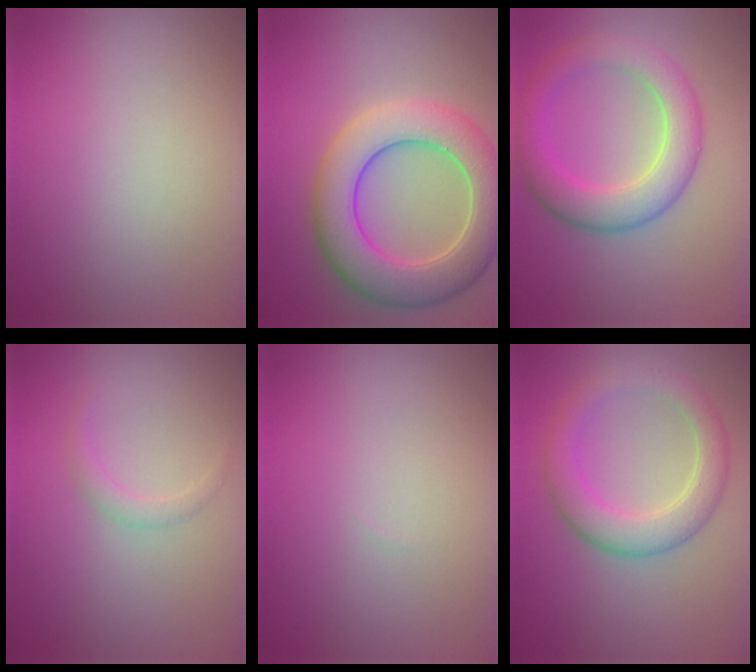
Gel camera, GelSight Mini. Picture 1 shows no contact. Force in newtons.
{"total": 8.5, "press": 8.4, "slide": 0.5}
{"total": 5.4, "press": 5.4, "slide": 0.1}
{"total": 1.1, "press": 1.1, "slide": 0.2}
{"total": 0.0}
{"total": 4.5, "press": 4.5, "slide": 0.2}